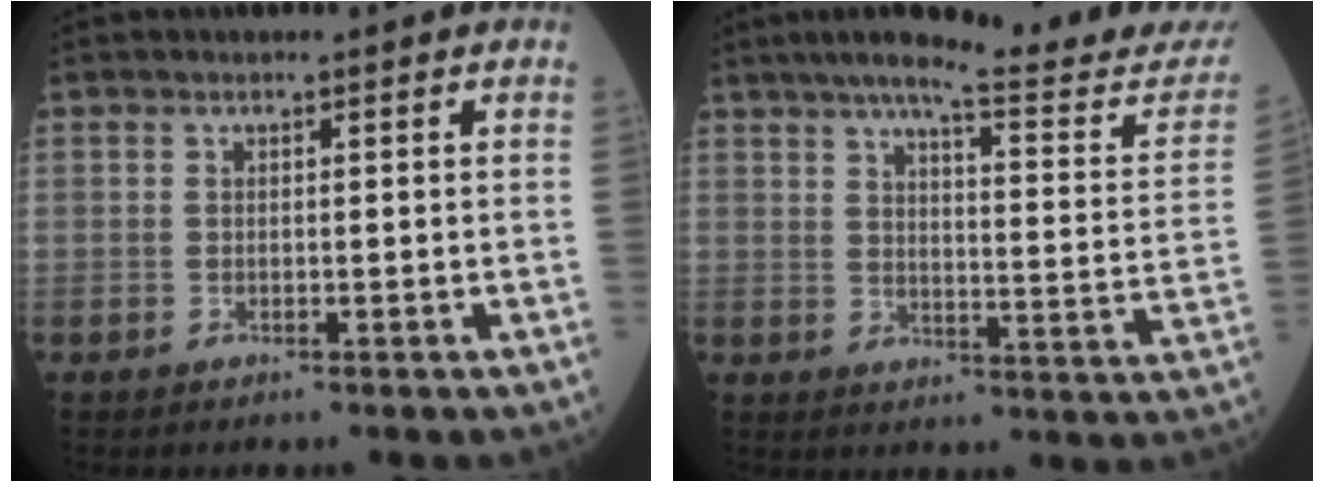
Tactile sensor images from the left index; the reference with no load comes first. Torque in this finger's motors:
{"motor_torque": [0.56, -1.27, -0.05, 0.09]}